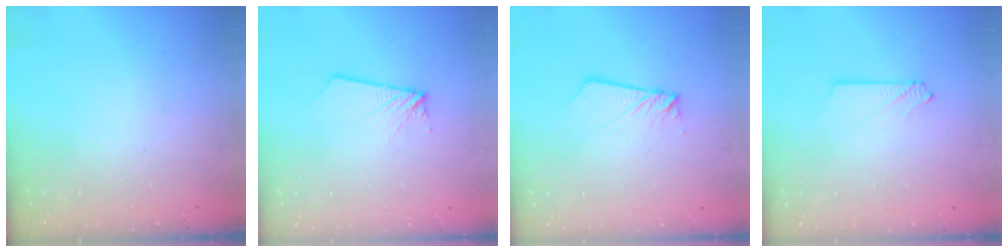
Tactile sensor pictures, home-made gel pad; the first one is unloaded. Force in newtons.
{"total": 2.2, "press": 2.2, "slide": 0.3}
{"total": 2.7, "press": 2.7, "slide": 0.2}
{"total": 2.7, "press": 2.7, "slide": 0.2}